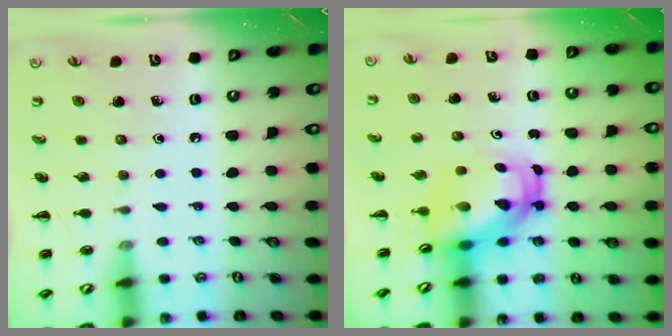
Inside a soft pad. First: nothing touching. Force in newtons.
{"total": 5.6, "press": 5.4, "slide": 1.4}